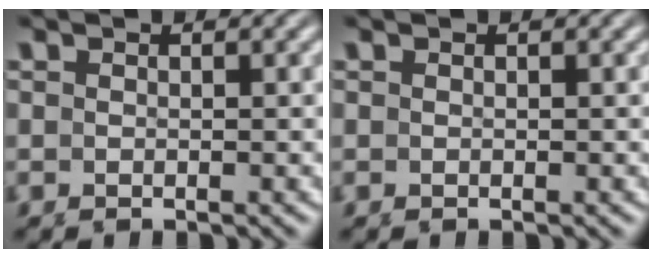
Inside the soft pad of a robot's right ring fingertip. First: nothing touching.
{"total": 0.0}